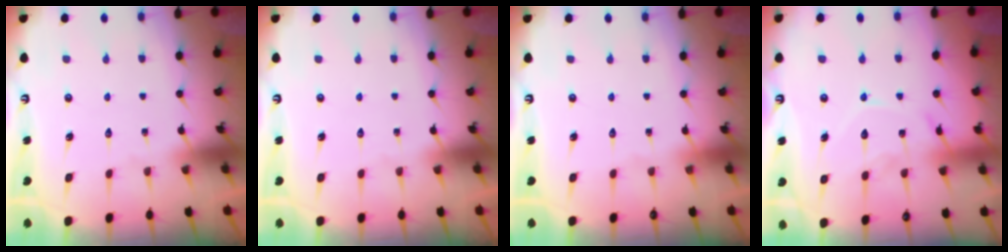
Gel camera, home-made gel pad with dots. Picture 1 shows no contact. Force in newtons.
{"total": 0.0}
{"total": 0.0}
{"total": 12.3, "press": 12.2, "slide": 1.0}